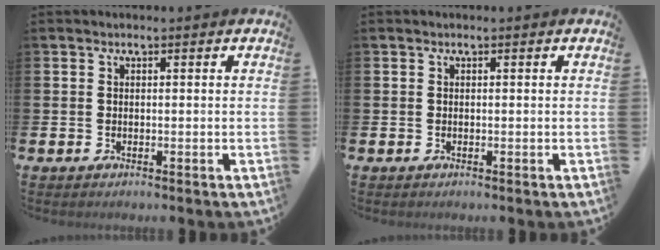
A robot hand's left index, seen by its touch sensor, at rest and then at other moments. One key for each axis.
{"total": 0.0}